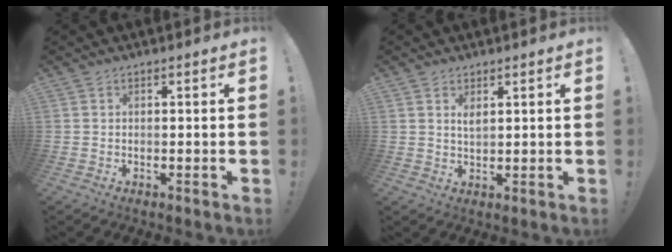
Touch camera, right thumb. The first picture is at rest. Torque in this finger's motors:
{"motor_torque": [0.46, 0.14, -0.11, -0.02, 0.06]}